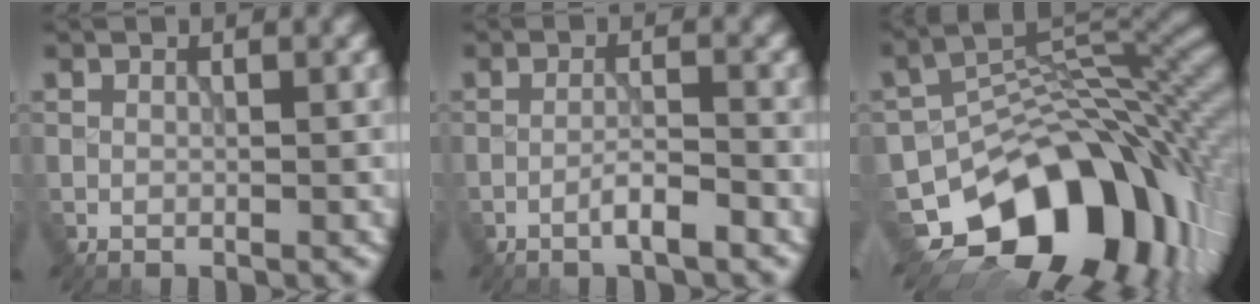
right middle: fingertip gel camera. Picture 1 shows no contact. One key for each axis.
{"total": 2.3, "fx": -1.4, "fy": 0.3, "fz": 1.8, "tx": -0.029, "ty": 0.008, "tz": -0.028}
{"total": 15.1, "fx": -6.8, "fy": 10.0, "fz": 9.0, "tx": -0.126, "ty": -0.011, "tz": -0.111}